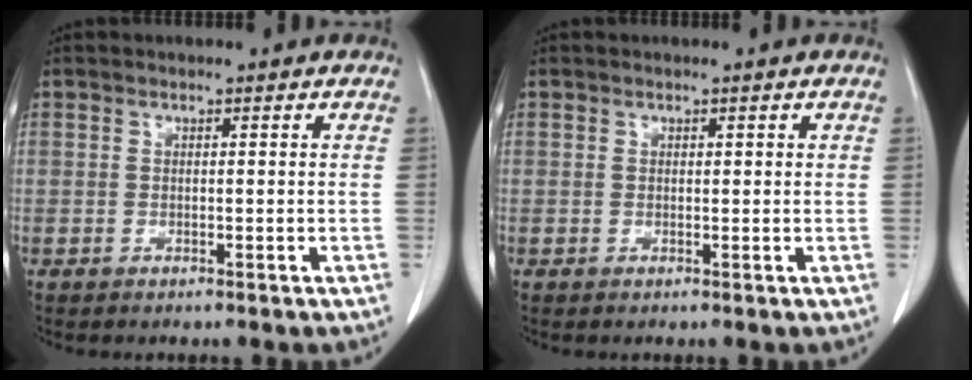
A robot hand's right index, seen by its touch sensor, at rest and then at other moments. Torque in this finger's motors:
{"motor_torque": [-0.04, 0.04, -0.02, -0.01]}